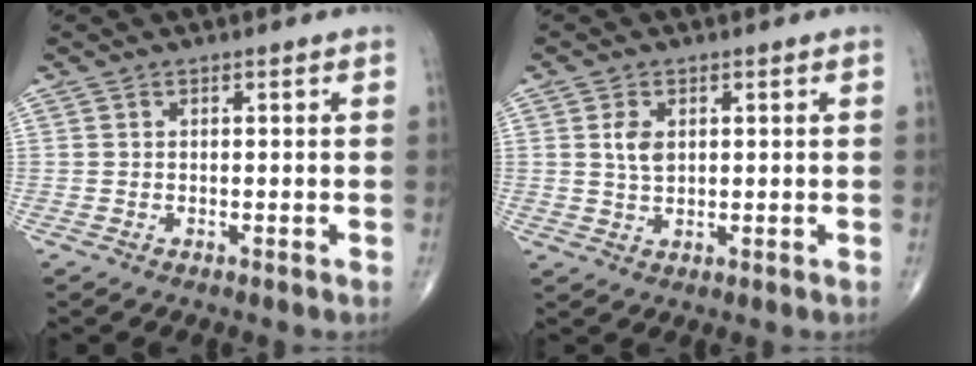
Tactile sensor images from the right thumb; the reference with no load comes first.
{"total": 3.6, "force": [0.9, 2.2, 2.7], "torque": [-0.046, -0.004, 0.020]}